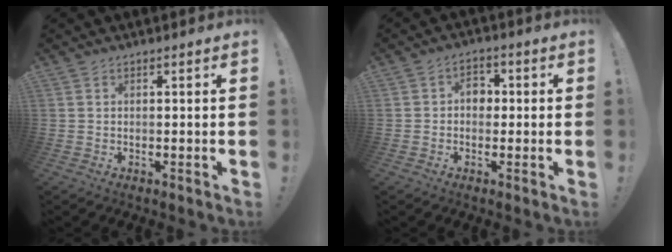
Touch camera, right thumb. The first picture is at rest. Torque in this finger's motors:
{"motor_torque": [0.39, 0.67, 0.39, -0.26, -0.03]}